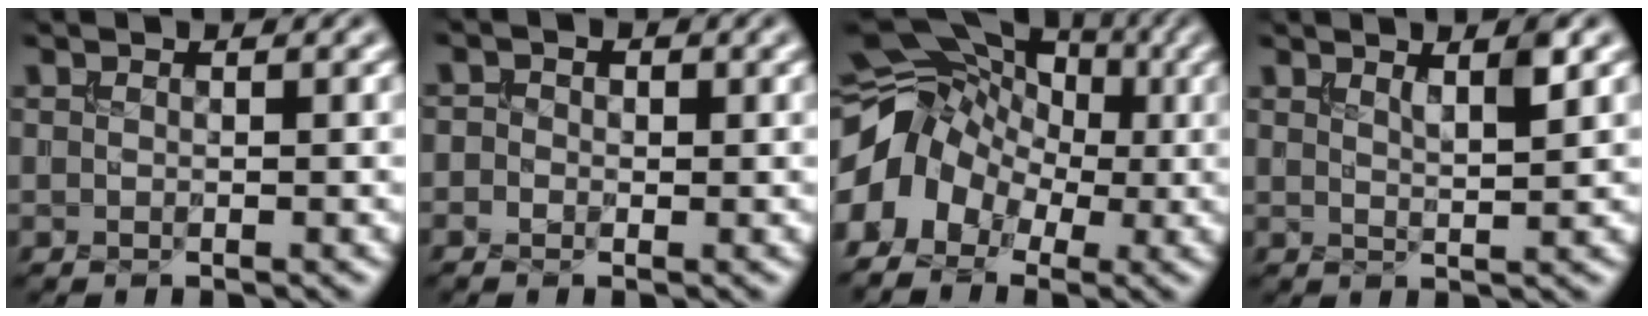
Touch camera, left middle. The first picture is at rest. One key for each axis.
{"total": 1.4, "fx": -0.4, "fy": 1.2, "fz": 0.6, "tx": 0.002, "ty": -0.002, "tz": -0.018}
{"total": 7.5, "fx": -2.1, "fy": 6.0, "fz": 4.1, "tx": -0.061, "ty": 0.013, "tz": -0.048}
{"total": 2.8, "fx": 1.7, "fy": 0.6, "fz": 2.1, "tx": -0.024, "ty": 0.003, "tz": 0.027}